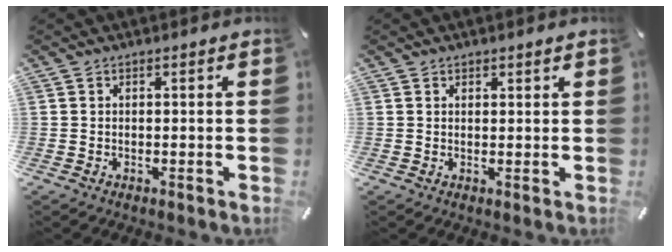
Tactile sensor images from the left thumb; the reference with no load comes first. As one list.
[{"total": 1.0, "force": [0.7, 0.6, 0.1], "torque": [0.005, -0.004, 0.013]}]